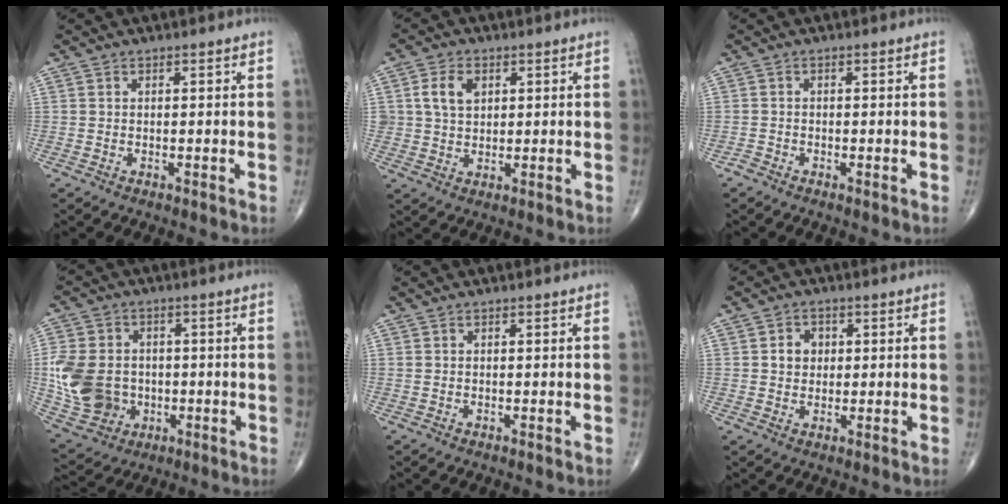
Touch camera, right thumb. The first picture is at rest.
{"total": 5.6, "force": [1.7, 4.1, 3.5], "torque": [-0.050, -0.004, 0.033]}
{"total": 0.9, "force": [-0.8, 0.4, 0.2], "torque": [-0.005, -0.002, -0.020]}
{"total": 14.2, "force": [-1.1, 11.6, 8.0], "torque": [-0.150, 0.005, -0.007]}
{"total": 0.0}
{"total": 2.9, "force": [0.5, 2.5, 1.3], "torque": [-0.006, 0.002, 0.007]}